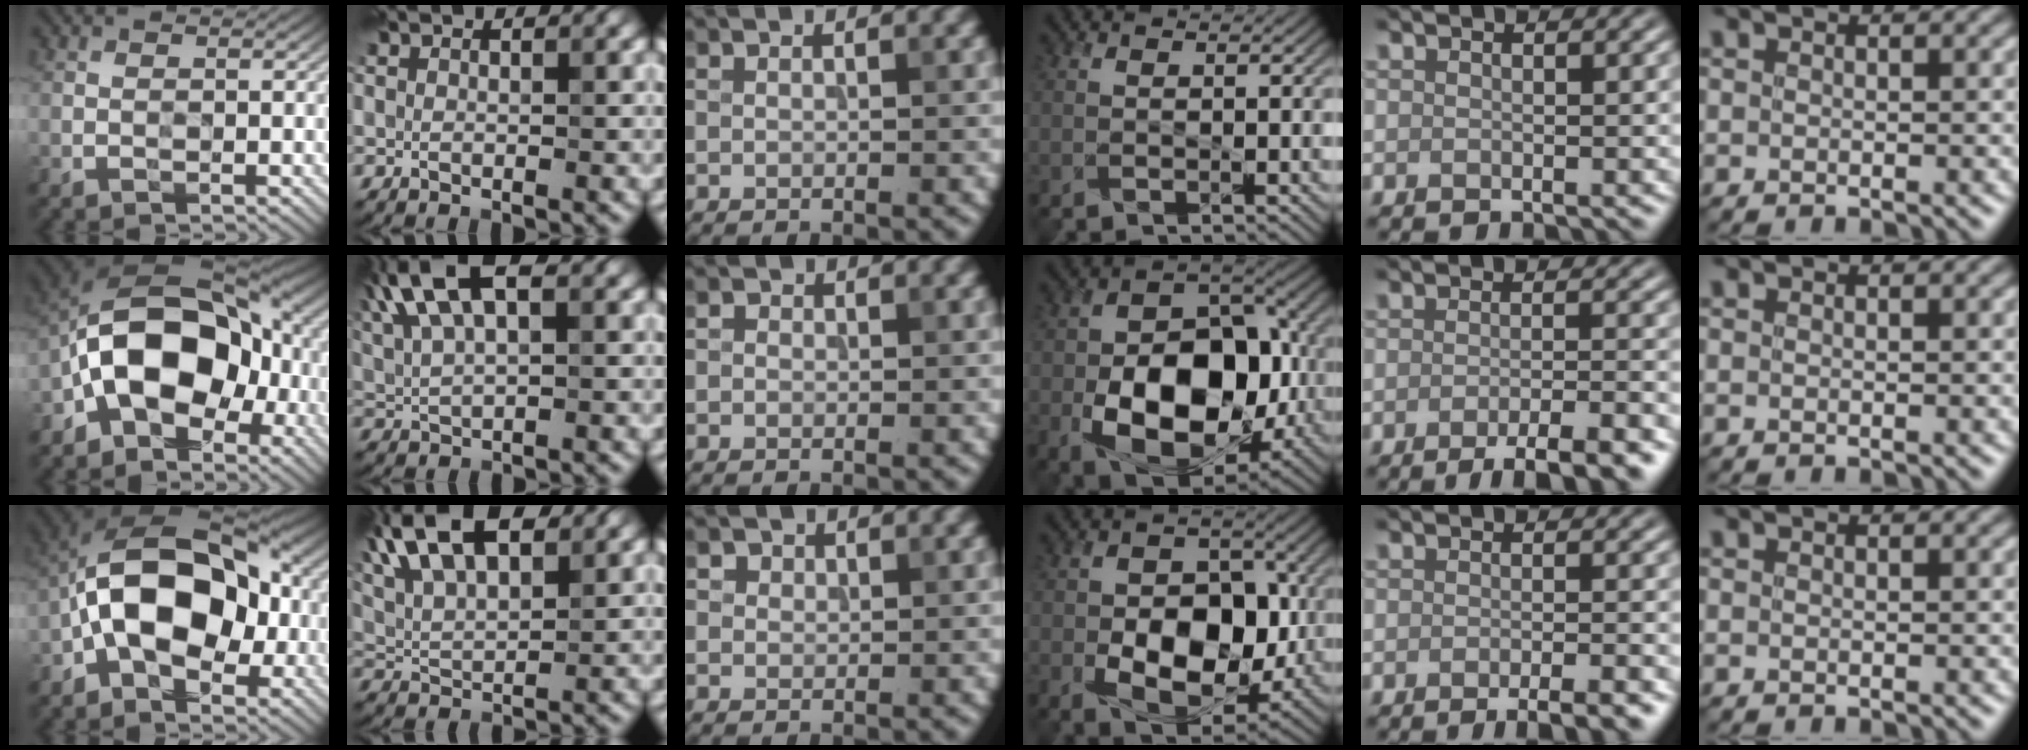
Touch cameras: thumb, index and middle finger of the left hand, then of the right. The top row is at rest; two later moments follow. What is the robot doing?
{"motion": "wipe", "object": "bowl"}